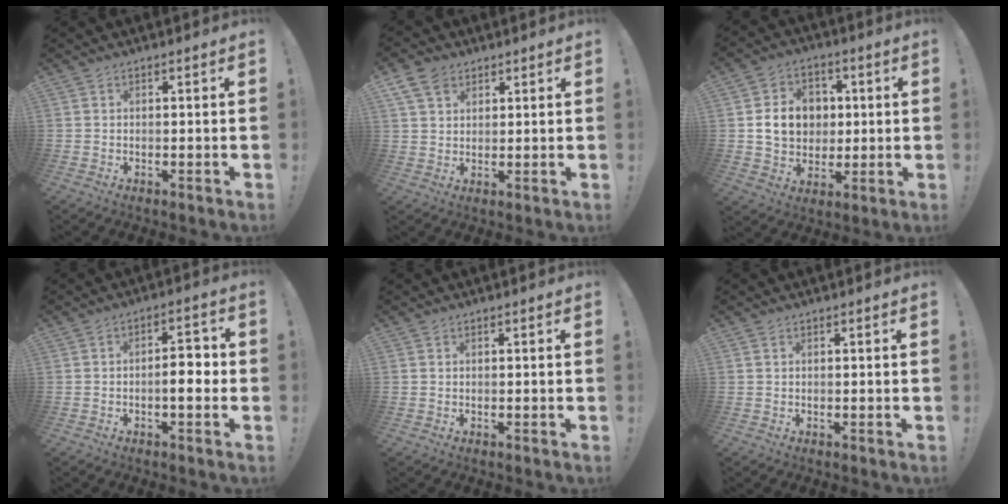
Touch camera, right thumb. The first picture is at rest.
{"total": 7.3, "force": [4.1, 5.1, 3.3], "torque": [-0.064, -0.008, 0.084]}
{"total": 12.5, "force": [1.7, 10.8, 6.1], "torque": [-0.084, 0.002, 0.043]}
{"total": 7.1, "force": [-1.3, 2.8, 6.4], "torque": [-0.086, 0.009, -0.026]}
{"total": 0.0}
{"total": 0.0}